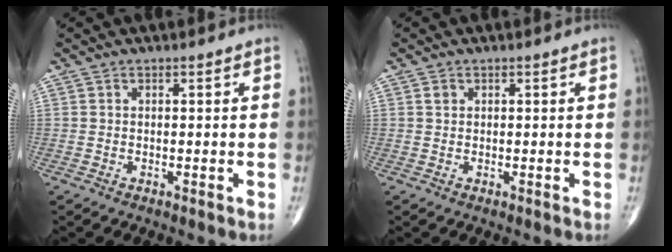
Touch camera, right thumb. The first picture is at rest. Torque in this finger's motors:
{"motor_torque": [0.34, 0.61, 0.13, 0.19, 0.00]}